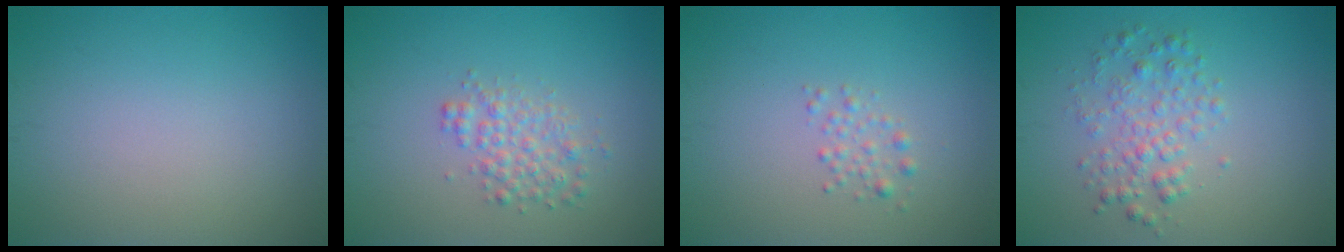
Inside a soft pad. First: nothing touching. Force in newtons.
{"total": 2.5, "press": 2.5, "slide": 0.1}
{"total": 1.2, "press": 1.2, "slide": 0.0}
{"total": 2.8, "press": 2.8, "slide": 0.0}